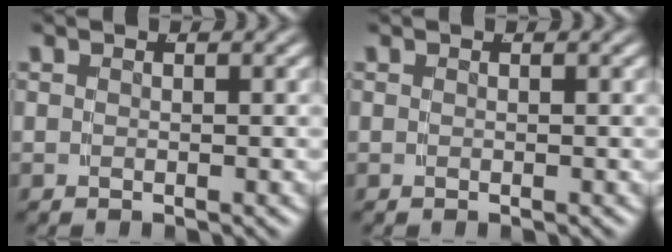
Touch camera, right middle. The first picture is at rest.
{"total": 0.0}